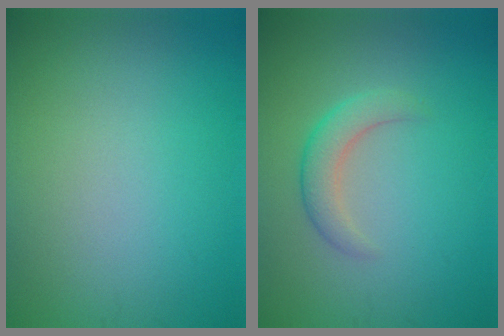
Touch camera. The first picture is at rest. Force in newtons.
{"total": 2.6, "press": 2.5, "slide": 0.3}